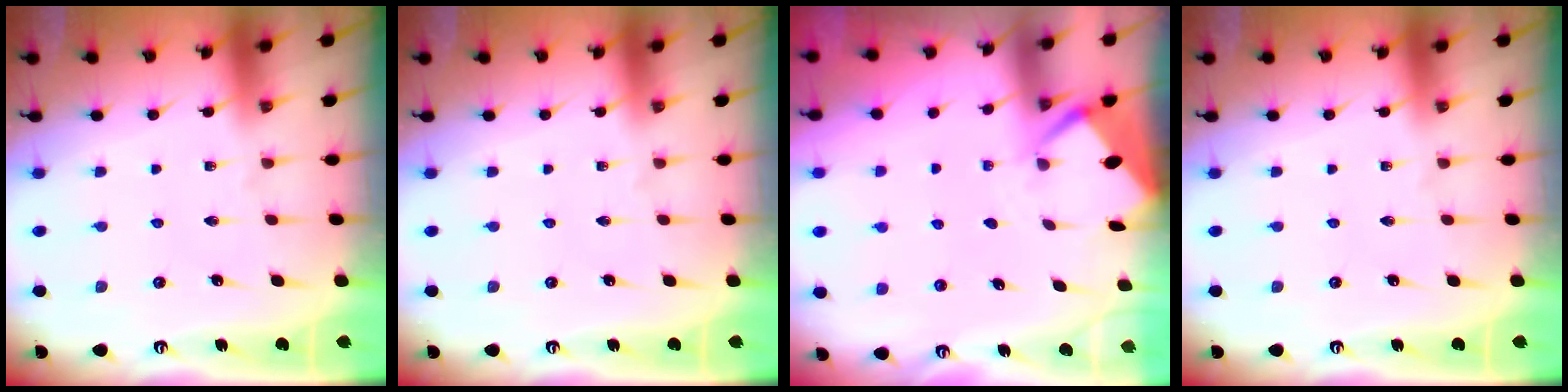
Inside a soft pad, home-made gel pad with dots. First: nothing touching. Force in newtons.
{"total": 0.0}
{"total": 2.6, "press": 2.6, "slide": 0.4}
{"total": 0.0}